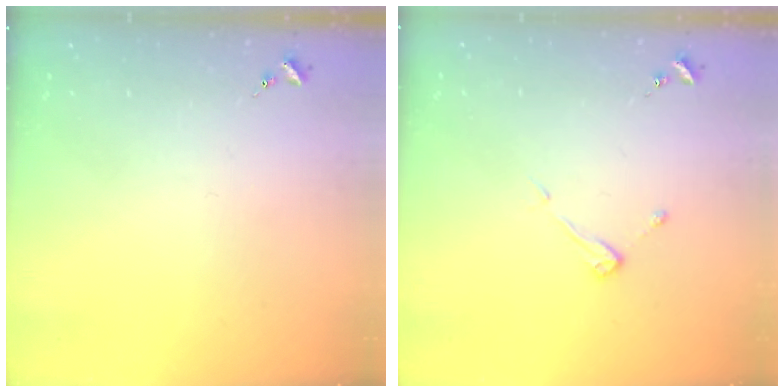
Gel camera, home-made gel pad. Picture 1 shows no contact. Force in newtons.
{"total": 3.8, "press": 3.8, "slide": 0.4}